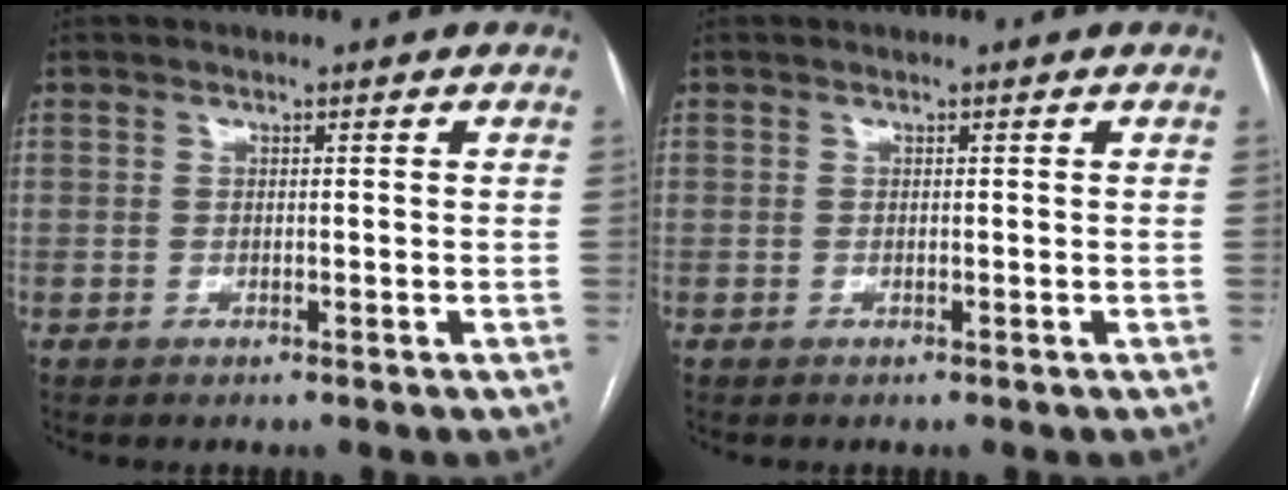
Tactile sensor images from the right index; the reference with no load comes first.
{"total": 0.0}